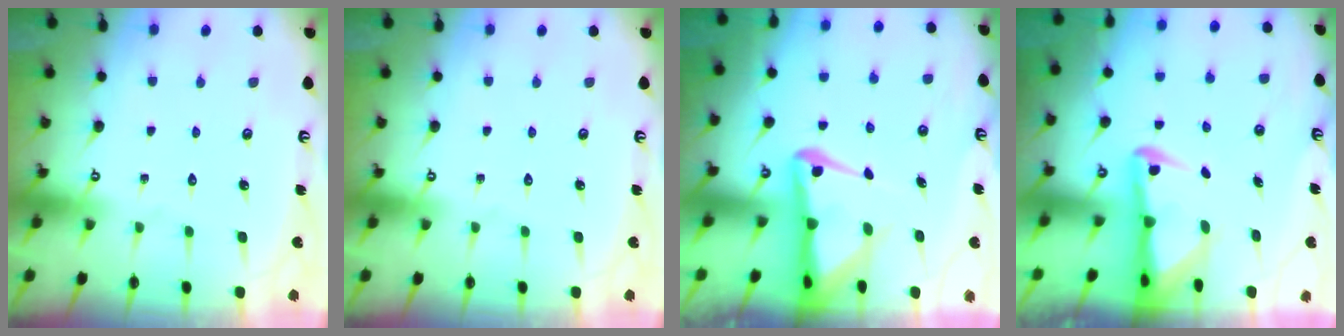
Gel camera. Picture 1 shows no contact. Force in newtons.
{"total": 0.0}
{"total": 7.0, "press": 6.9, "slide": 1.3}
{"total": 4.6, "press": 4.6, "slide": 0.9}